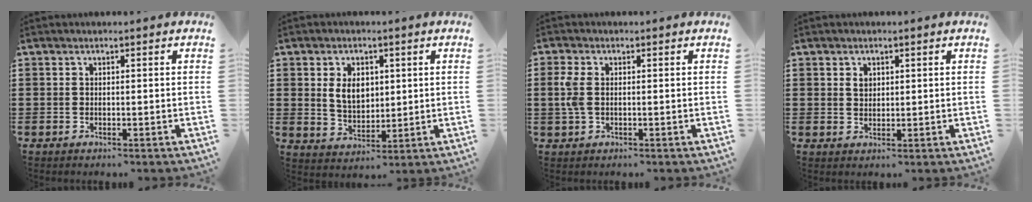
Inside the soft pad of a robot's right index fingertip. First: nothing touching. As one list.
[{"total": 5.5, "force": [1.2, 3.8, 3.8], "torque": [-0.069, 0.007, 0.015]}, {"total": 3.6, "force": [0.0, 2.0, 3.0], "torque": [-0.089, -0.004, -0.009]}, {"total": 1.6, "force": [0.7, 1.2, 0.8], "torque": [-0.018, 0.006, 0.012]}]